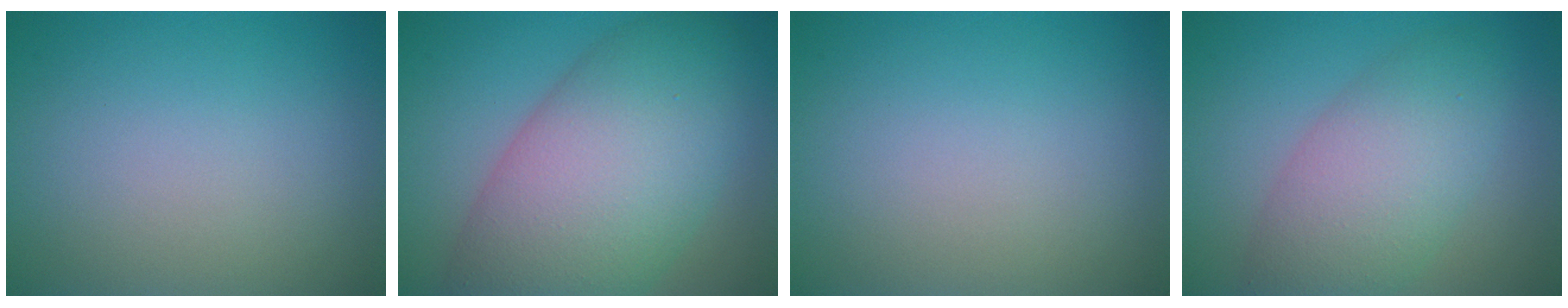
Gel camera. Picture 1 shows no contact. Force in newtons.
{"total": 12.0, "press": 12.0, "slide": 0.3}
{"total": 0.0}
{"total": 6.1, "press": 6.1, "slide": 0.3}